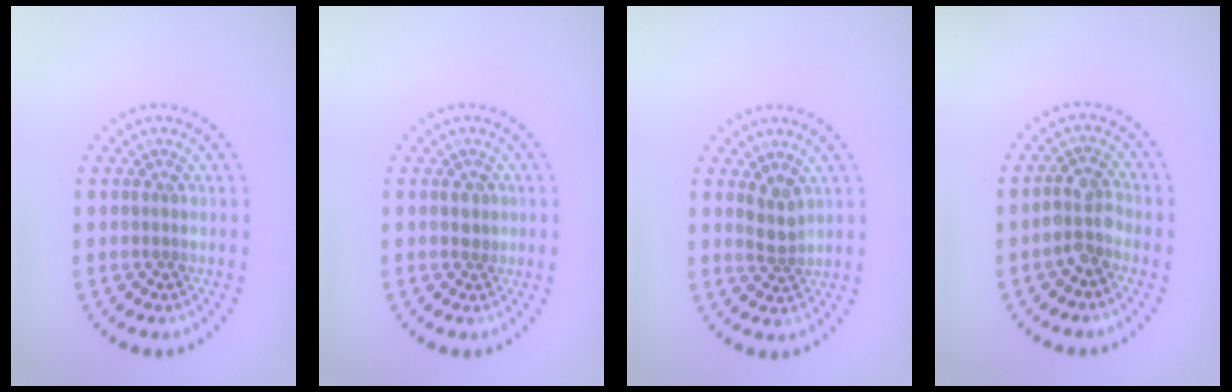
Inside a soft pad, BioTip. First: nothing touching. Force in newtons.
{"total": 1.1, "press": 1.1, "slide": 0.4}
{"total": 1.8, "press": 1.4, "slide": 1.1}
{"total": 2.6, "press": 2.2, "slide": 1.3}